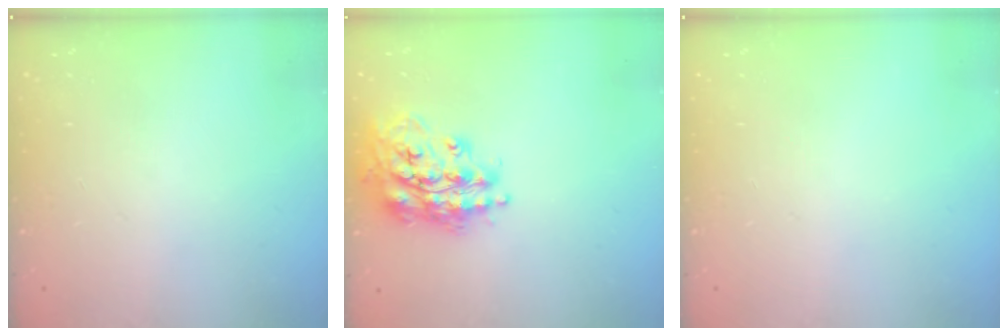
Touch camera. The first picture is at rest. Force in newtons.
{"total": 17.7, "press": 17.6, "slide": 1.5}
{"total": 0.0}